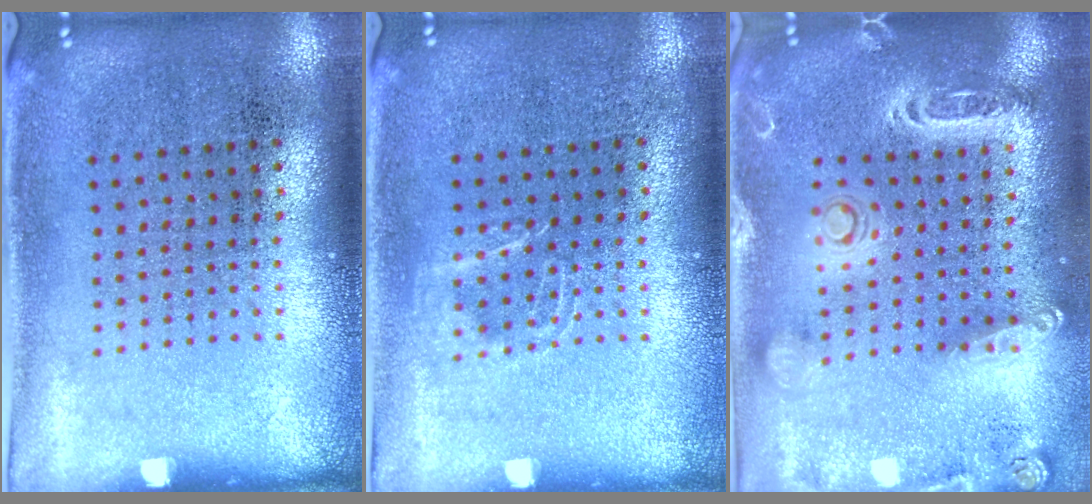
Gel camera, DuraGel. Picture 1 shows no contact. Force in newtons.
{"total": 1.1, "press": 1.0, "slide": 0.3}
{"total": 2.3, "press": 2.1, "slide": 0.9}